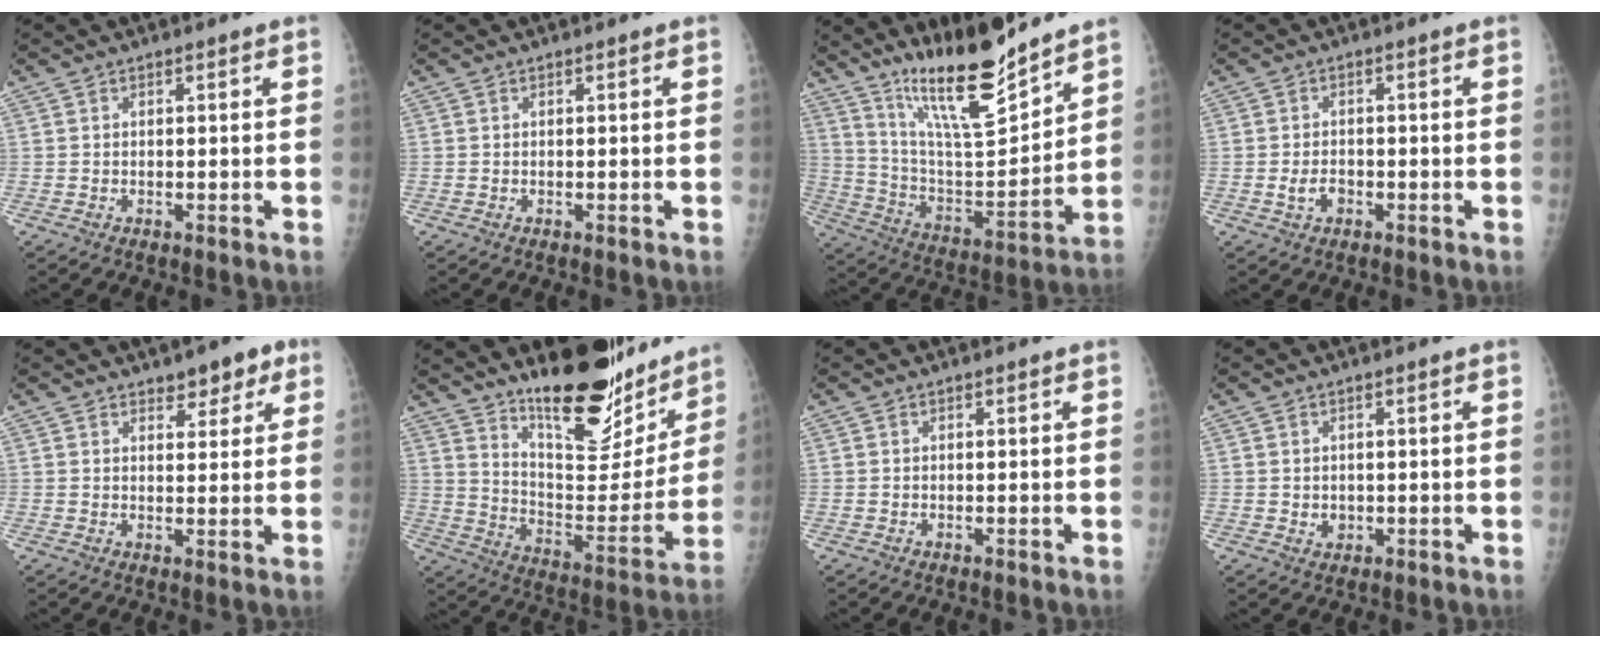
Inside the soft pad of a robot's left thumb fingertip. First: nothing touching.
{"total": 0.0}
{"total": 17.5, "force": [14.0, 2.7, 10.1], "torque": [-0.146, -0.095, 0.258]}
{"total": 2.7, "force": [-0.8, 1.9, 1.7], "torque": [-0.030, 0.005, -0.013]}
{"total": 5.2, "force": [3.3, 2.8, 2.8], "torque": [-0.006, -0.015, 0.044]}
{"total": 22.1, "force": [17.2, 7.3, 11.8], "torque": [-0.127, -0.121, 0.269]}
{"total": 0.0}
{"total": 1.5, "force": [0.2, 1.3, 0.7], "torque": [-0.008, -0.002, 0.009]}